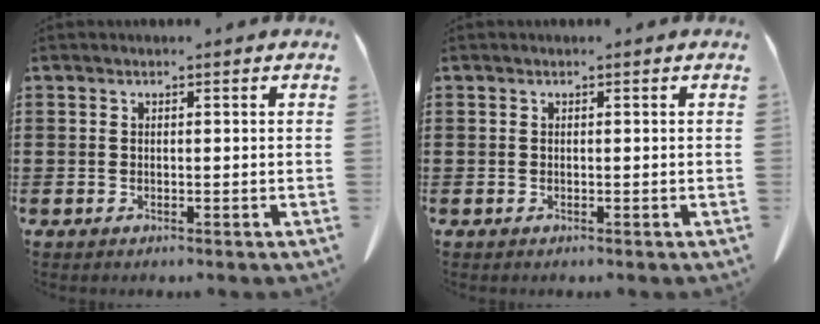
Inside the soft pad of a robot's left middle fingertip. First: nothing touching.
{"total": 0.0}